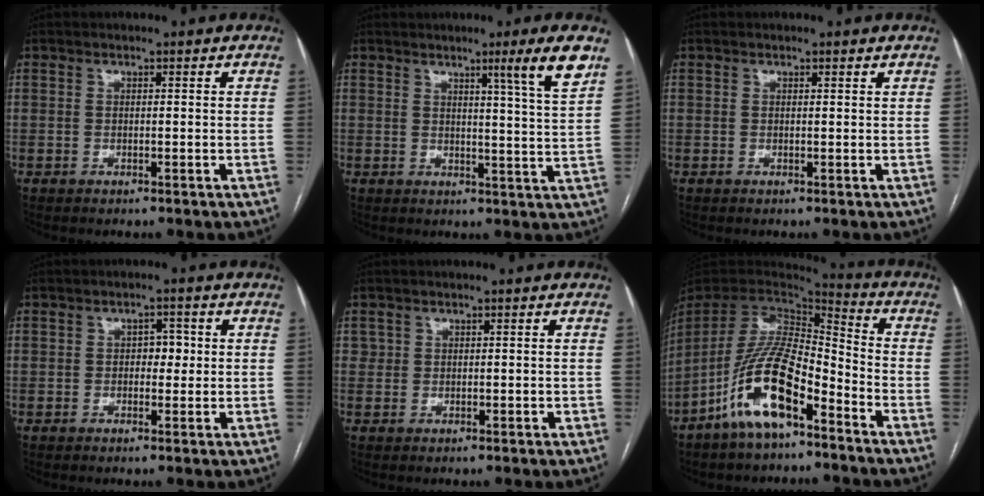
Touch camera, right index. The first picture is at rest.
{"total": 6.9, "force": [3.9, -1.8, 5.3], "torque": [-0.080, -0.020, 0.054]}
{"total": 0.6, "force": [0.6, 0.0, 0.2], "torque": [-0.010, -0.002, 0.003]}
{"total": 2.7, "force": [0.2, 1.7, 2.1], "torque": [-0.025, 0.010, 0.001]}
{"total": 1.2, "force": [0.3, 1.1, 0.2], "torque": [0.001, 0.010, 0.007]}
{"total": 14.6, "force": [-8.1, 4.5, 11.2], "torque": [-0.226, -0.001, -0.149]}